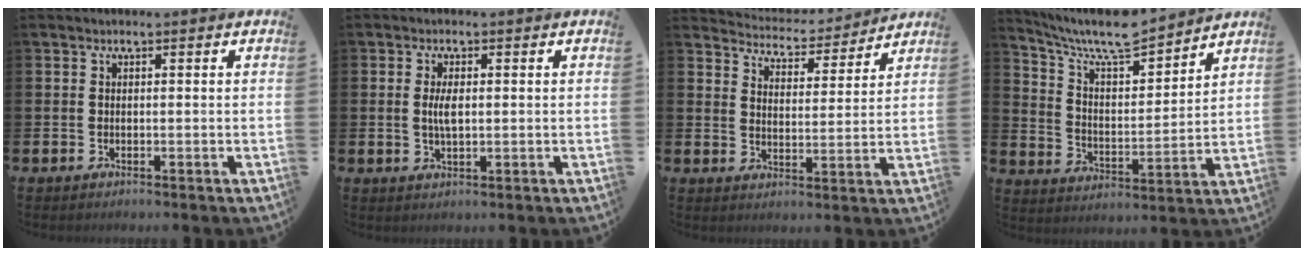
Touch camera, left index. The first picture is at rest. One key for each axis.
{"total": 3.1, "fx": 0.5, "fy": 1.2, "fz": 2.8, "tx": -0.045, "ty": 0.001, "tz": 0.003}
{"total": 4.9, "fx": 4.8, "fy": 0.9, "fz": 0.0, "tx": -0.019, "ty": -0.042, "tz": 0.081}
{"total": 9.1, "fx": 8.3, "fy": 1.6, "fz": 3.2, "tx": -0.090, "ty": -0.057, "tz": 0.146}